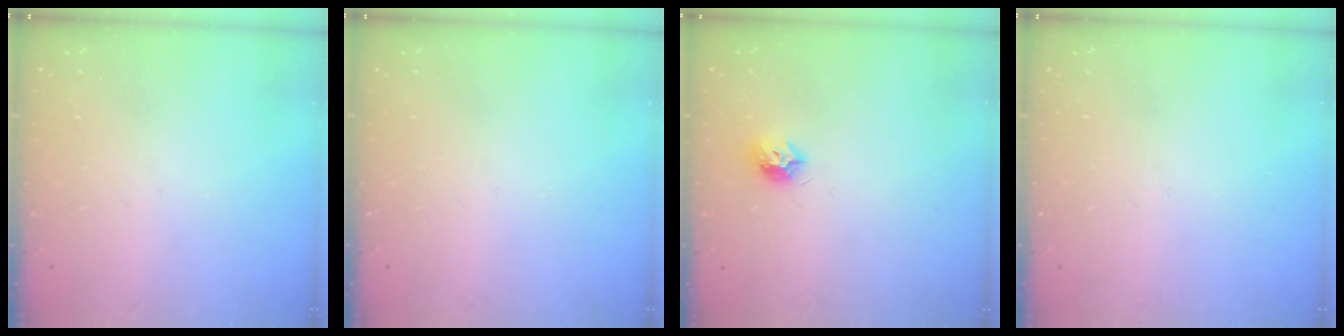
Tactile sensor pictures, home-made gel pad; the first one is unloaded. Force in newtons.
{"total": 0.0}
{"total": 7.5, "press": 7.5, "slide": 0.1}
{"total": 0.0}